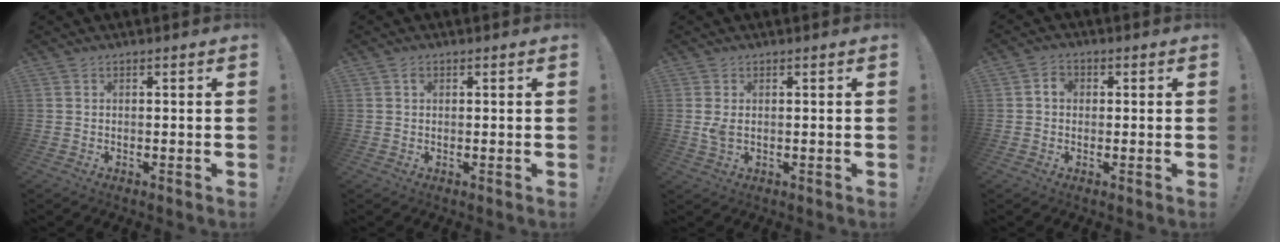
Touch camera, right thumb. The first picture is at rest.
{"total": 0.6, "force": [0.1, 0.6, 0.1], "torque": [-0.003, 0.002, 0.002]}
{"total": 2.7, "force": [0.4, 1.5, 2.2], "torque": [-0.031, 0.000, 0.006]}
{"total": 3.2, "force": [0.1, 2.4, 2.1], "torque": [-0.040, 0.008, 0.002]}